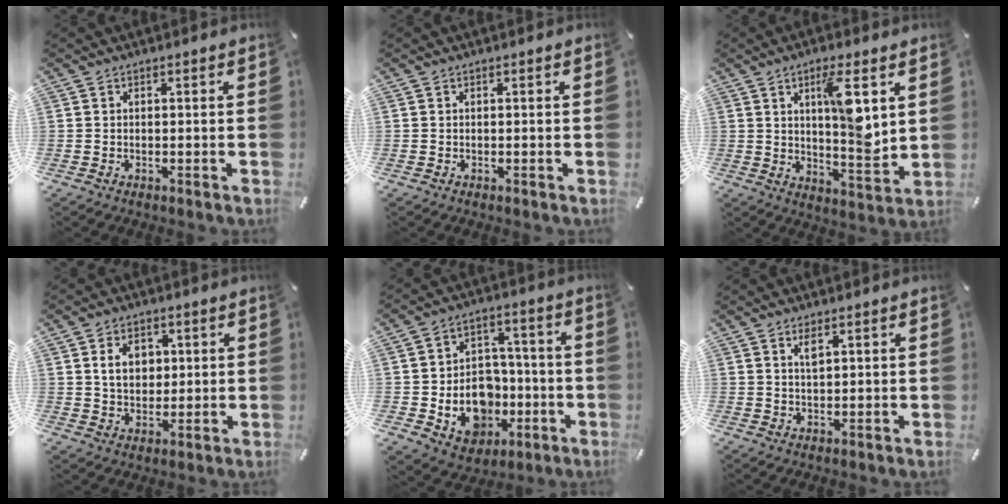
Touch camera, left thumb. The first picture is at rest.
{"total": 0.0}
{"total": 11.2, "force": [4.4, 3.1, 9.8], "torque": [-0.136, -0.031, 0.065]}
{"total": 6.7, "force": [1.6, 5.3, 3.7], "torque": [-0.056, 0.000, 0.023]}
{"total": 13.8, "force": [-3.3, 11.7, 6.6], "torque": [-0.099, 0.020, -0.042]}
{"total": 2.6, "force": [1.4, 0.8, 2.0], "torque": [-0.042, 0.003, 0.024]}